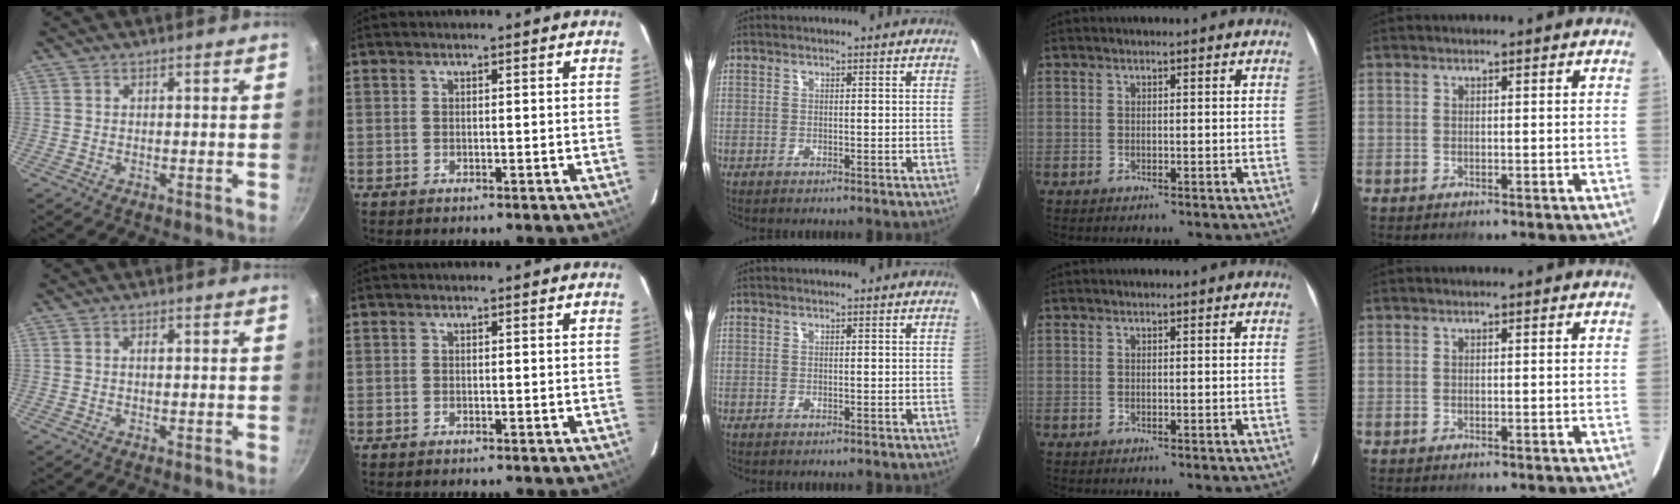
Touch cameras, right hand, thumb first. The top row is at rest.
{"thumb": {"total": 1.2, "force": [0.1, 0.6, 1.0], "torque": [-0.014, 0.004, 0.000]}}